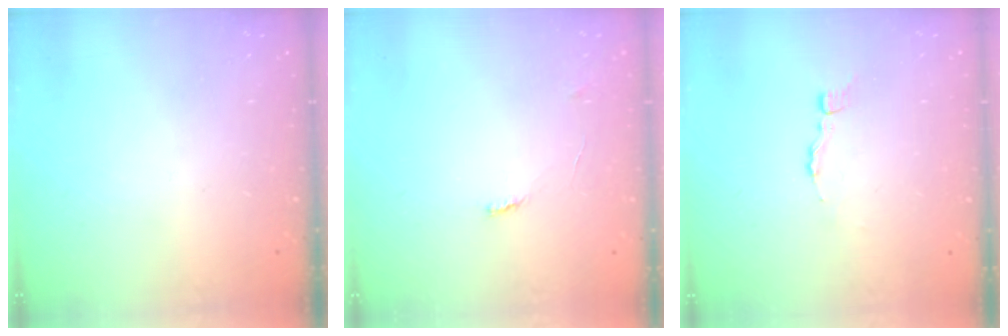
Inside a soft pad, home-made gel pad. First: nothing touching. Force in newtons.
{"total": 4.4, "press": 4.4, "slide": 0.3}
{"total": 3.4, "press": 3.3, "slide": 0.3}